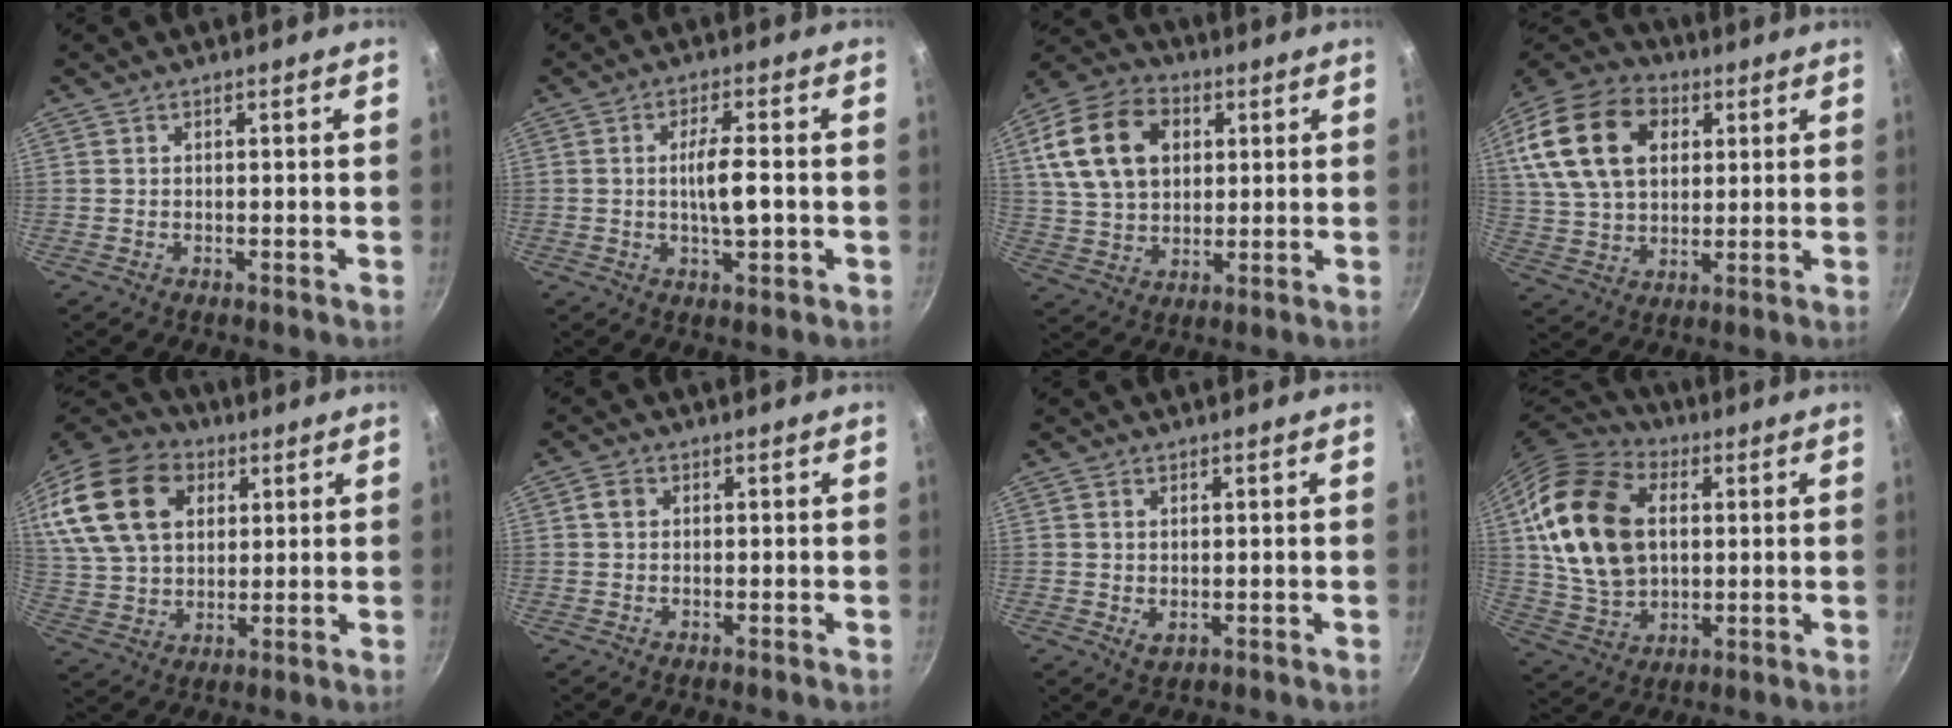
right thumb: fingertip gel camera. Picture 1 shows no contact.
{"total": 6.5, "force": [-0.6, 1.7, 6.2], "torque": [-0.112, 0.004, -0.012]}
{"total": 17.5, "force": [4.8, 12.5, 11.2], "torque": [-0.190, 0.008, 0.082]}
{"total": 20.8, "force": [6.4, 14.3, 13.6], "torque": [-0.238, 0.008, 0.111]}
{"total": 23.1, "force": [8.1, 16.1, 14.5], "torque": [-0.274, 0.008, 0.148]}
{"total": 2.1, "force": [0.5, 1.7, 1.2], "torque": [-0.015, 0.006, 0.006]}
{"total": 2.0, "force": [0.4, 1.3, 1.5], "torque": [-0.025, -0.006, 0.009]}
{"total": 21.6, "force": [4.0, 14.8, 15.2], "torque": [-0.276, 0.001, 0.077]}